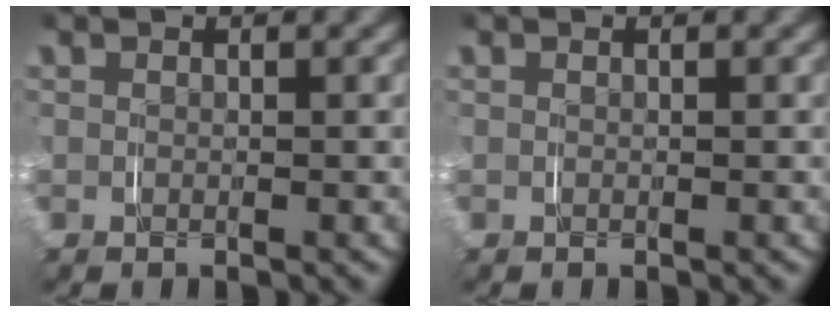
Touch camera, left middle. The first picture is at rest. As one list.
[{"total": 0.0}]